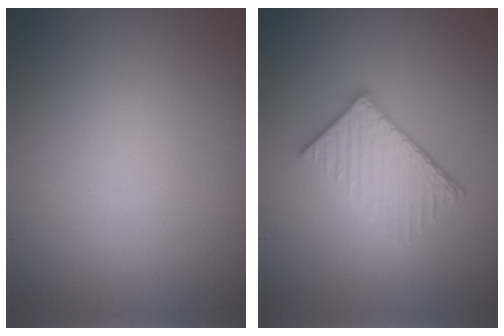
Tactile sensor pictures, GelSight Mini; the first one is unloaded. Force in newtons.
{"total": 3.8, "press": 3.2, "slide": 2.0}